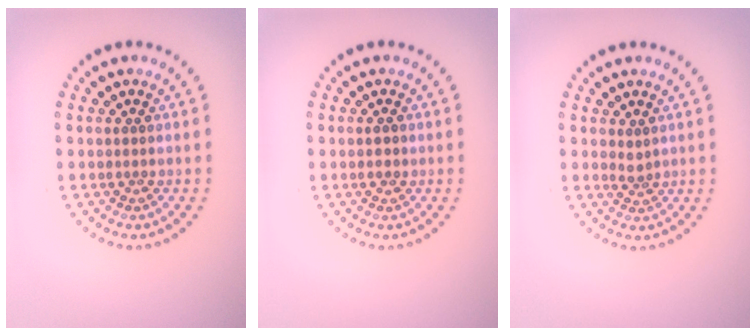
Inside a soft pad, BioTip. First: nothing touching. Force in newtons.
{"total": 0.9, "press": 0.9, "slide": 0.3}
{"total": 0.9, "press": 0.7, "slide": 0.6}